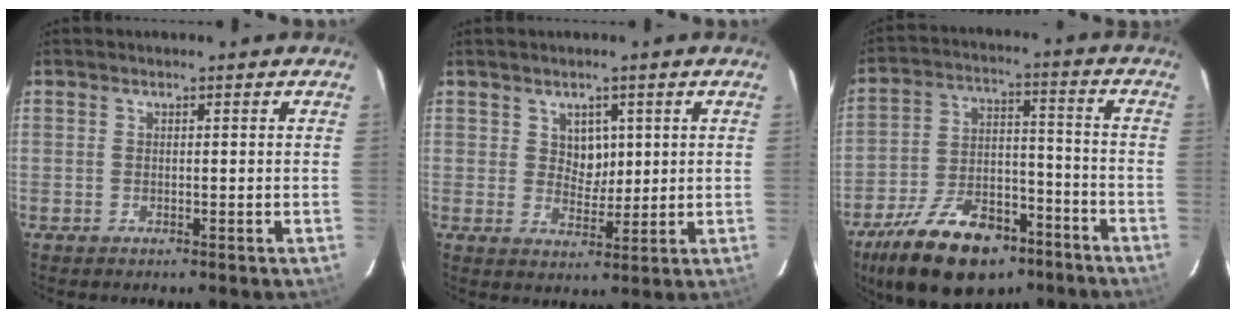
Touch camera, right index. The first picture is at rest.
{"total": 4.1, "force": [1.5, 3.4, 1.8], "torque": [-0.023, 0.004, 0.031]}
{"total": 20.6, "force": [-13.6, 10.3, 11.6], "torque": [-0.231, 0.001, -0.211]}